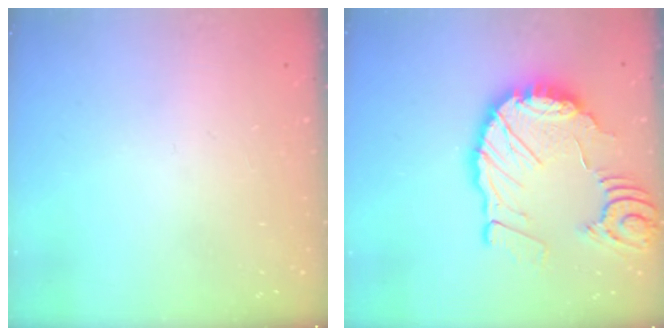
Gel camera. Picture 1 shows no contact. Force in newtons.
{"total": 19.0, "press": 18.8, "slide": 2.2}